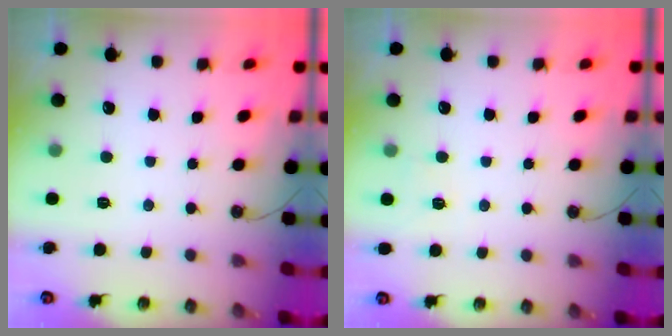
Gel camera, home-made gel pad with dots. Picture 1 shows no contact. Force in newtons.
{"total": 3.6, "press": 3.4, "slide": 1.3}